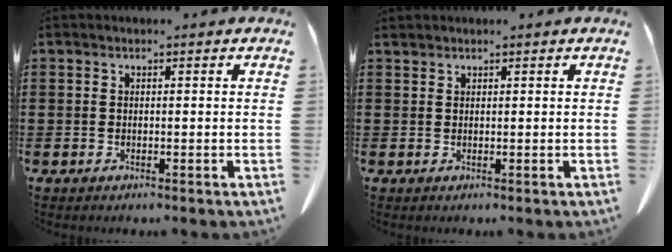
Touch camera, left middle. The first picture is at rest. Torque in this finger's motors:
{"motor_torque": [-0.01, 0.15, 0.04, 0.00]}